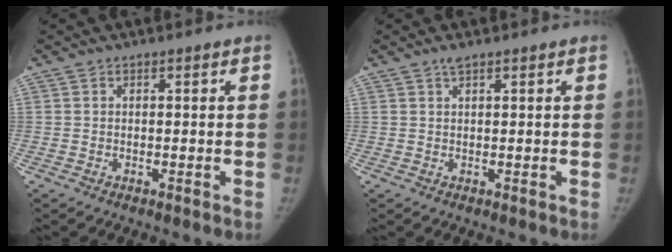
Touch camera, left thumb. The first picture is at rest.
{"total": 1.1, "force": [0.9, 0.2, 0.7], "torque": [-0.007, 0.001, 0.017]}